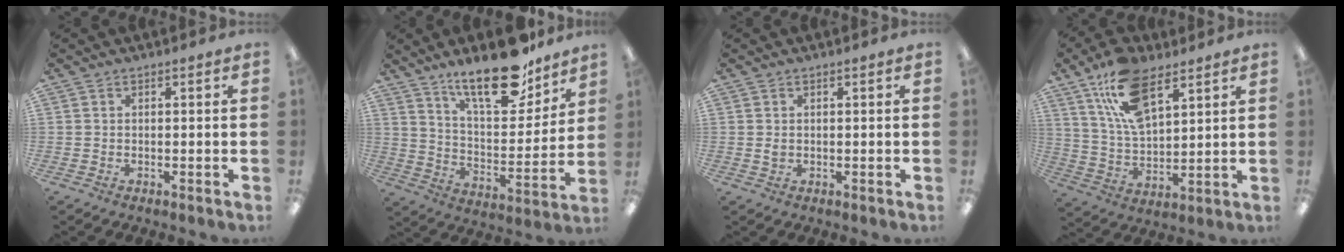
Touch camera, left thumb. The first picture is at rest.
{"total": 19.1, "force": [14.5, 6.5, 10.6], "torque": [-0.172, -0.090, 0.246]}
{"total": 1.0, "force": [0.2, 0.6, 0.8], "torque": [-0.016, 0.004, 0.003]}
{"total": 15.6, "force": [9.5, 7.3, 9.9], "torque": [-0.185, -0.025, 0.173]}